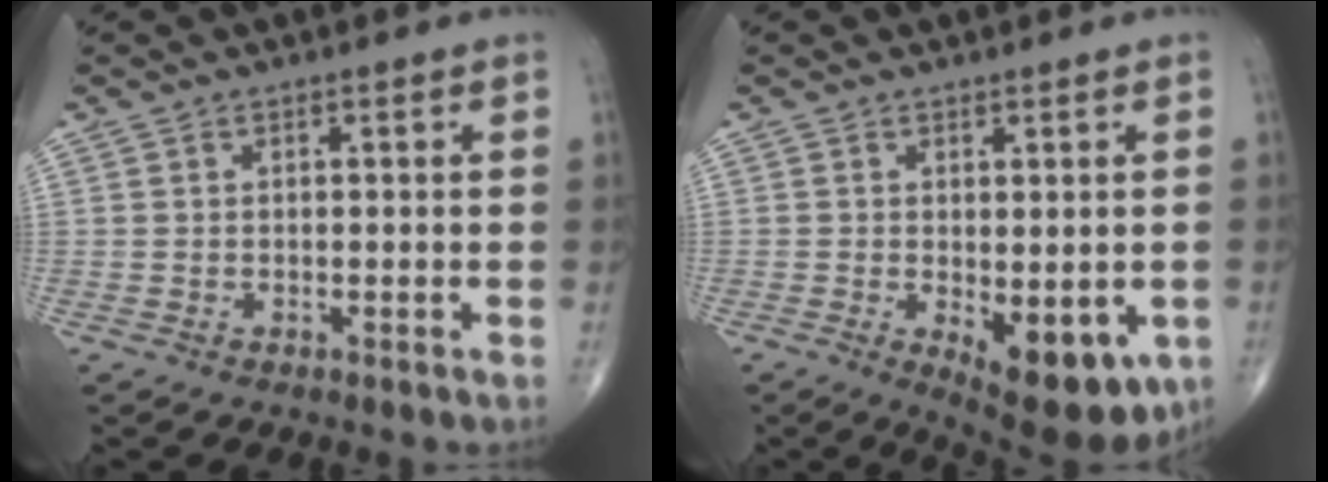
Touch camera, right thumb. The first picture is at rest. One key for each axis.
{"total": 12.2, "fx": -4.0, "fy": 5.4, "fz": 10.2, "tx": -0.116, "ty": -0.015, "tz": -0.041}